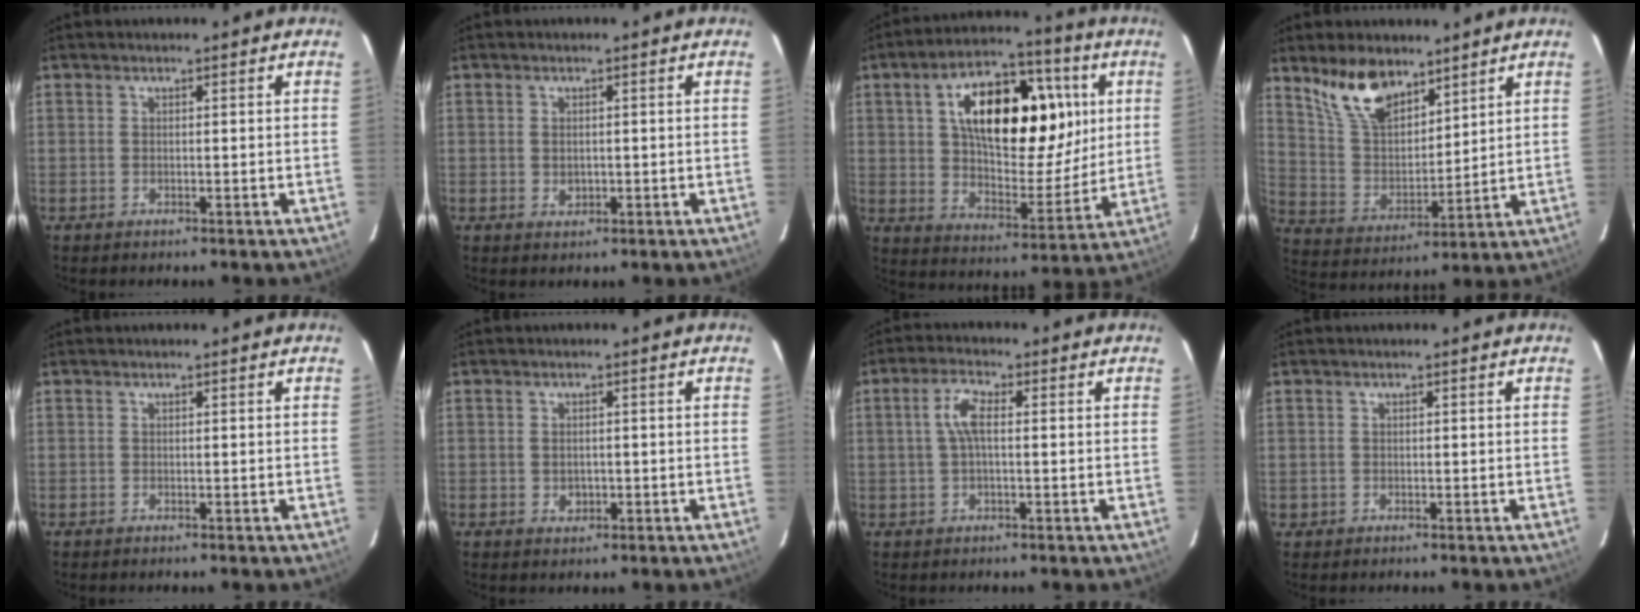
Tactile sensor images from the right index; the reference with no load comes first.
{"total": 1.1, "force": [0.0, 0.8, 0.7], "torque": [-0.011, 0.002, 0.001]}
{"total": 21.4, "force": [5.9, 11.0, 17.4], "torque": [-0.291, 0.026, 0.098]}
{"total": 12.5, "force": [9.0, 5.7, 6.5], "torque": [-0.130, 0.013, 0.182]}
{"total": 0.0}
{"total": 2.1, "force": [-0.3, 1.7, 1.1], "torque": [-0.017, 0.003, -0.001]}
{"total": 4.4, "force": [0.4, 1.5, 4.2], "torque": [-0.084, 0.010, 0.007]}
{"total": 1.1, "force": [-0.2, 1.1, 0.0], "torque": [0.000, 0.003, -0.001]}